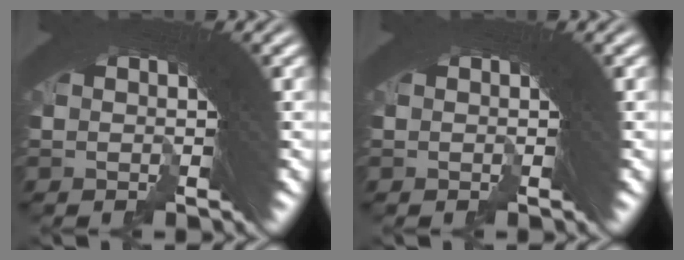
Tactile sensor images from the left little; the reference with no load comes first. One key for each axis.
{"total": 0.0}